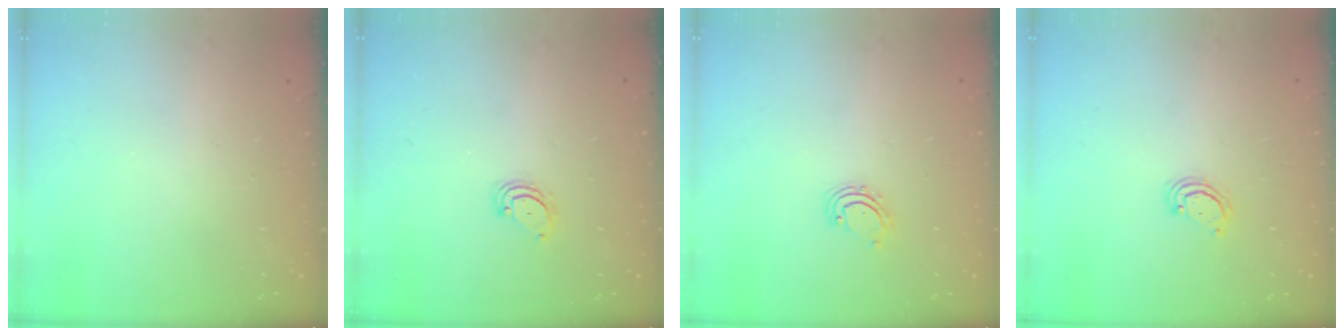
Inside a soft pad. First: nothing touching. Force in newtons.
{"total": 2.3, "press": 2.3, "slide": 0.2}
{"total": 2.9, "press": 2.9, "slide": 0.4}
{"total": 3.3, "press": 3.3, "slide": 0.4}